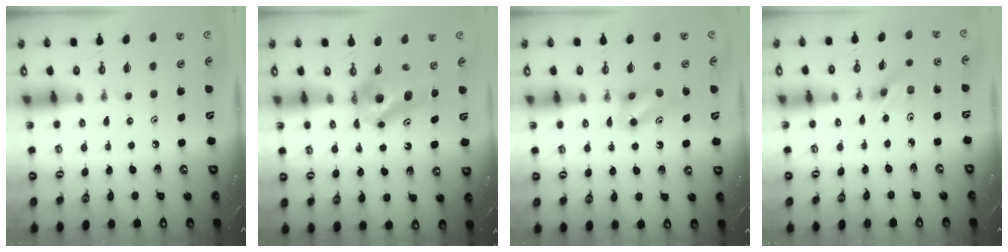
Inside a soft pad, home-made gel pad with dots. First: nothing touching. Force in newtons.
{"total": 8.4, "press": 5.9, "slide": 5.9}
{"total": 6.2, "press": 6.2, "slide": 0.8}
{"total": 2.0, "press": 1.9, "slide": 0.6}